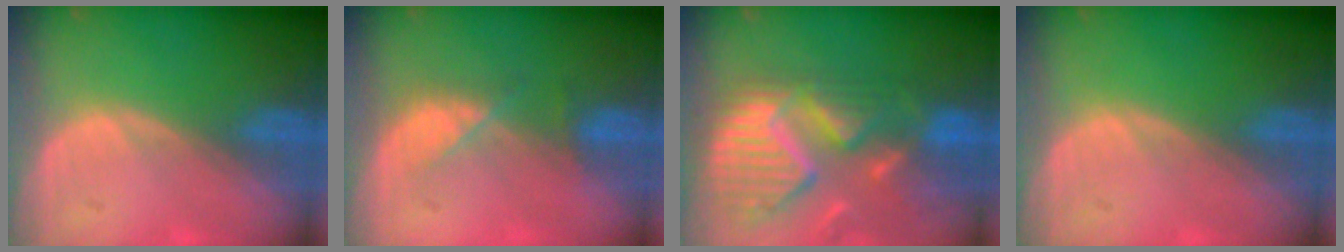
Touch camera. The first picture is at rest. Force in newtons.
{"total": 3.3, "press": 3.2, "slide": 0.7}
{"total": 13.3, "press": 11.3, "slide": 7.1}
{"total": 0.0}